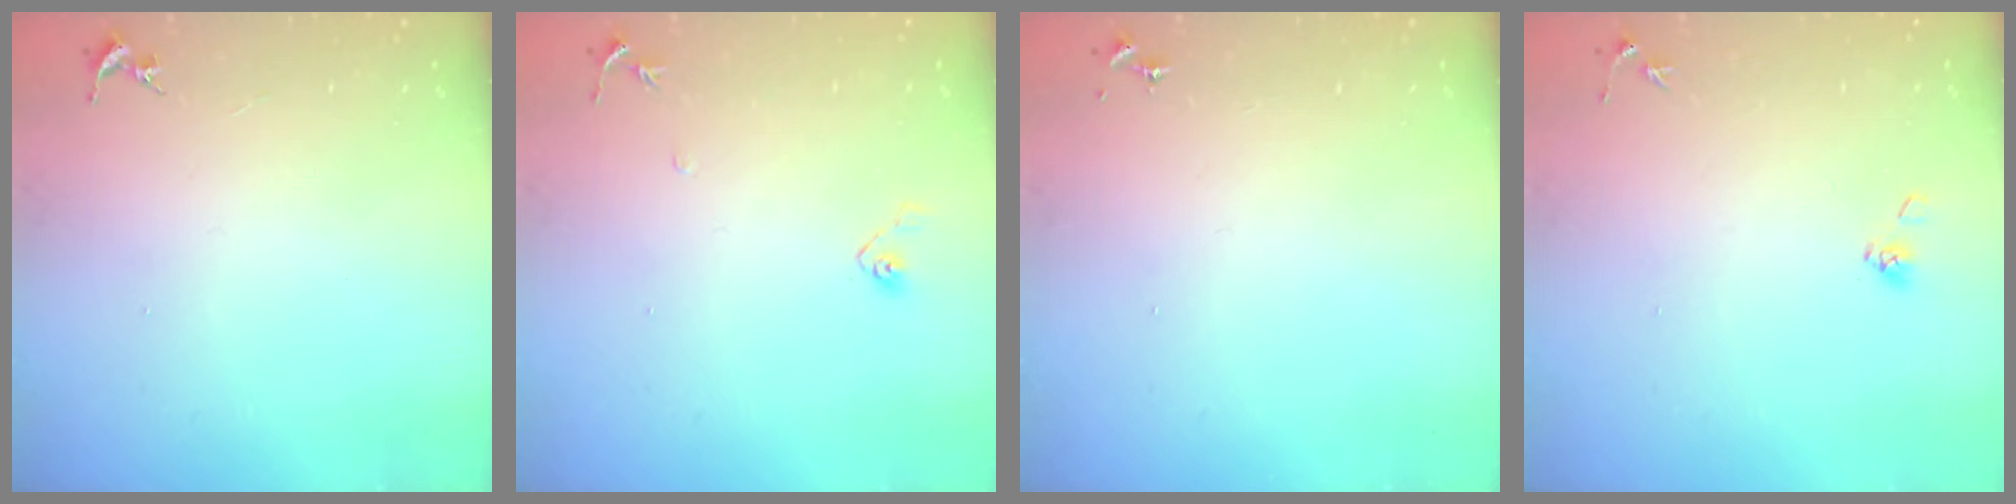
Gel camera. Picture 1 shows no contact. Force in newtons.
{"total": 4.8, "press": 4.7, "slide": 1.0}
{"total": 0.0}
{"total": 3.9, "press": 3.5, "slide": 1.7}